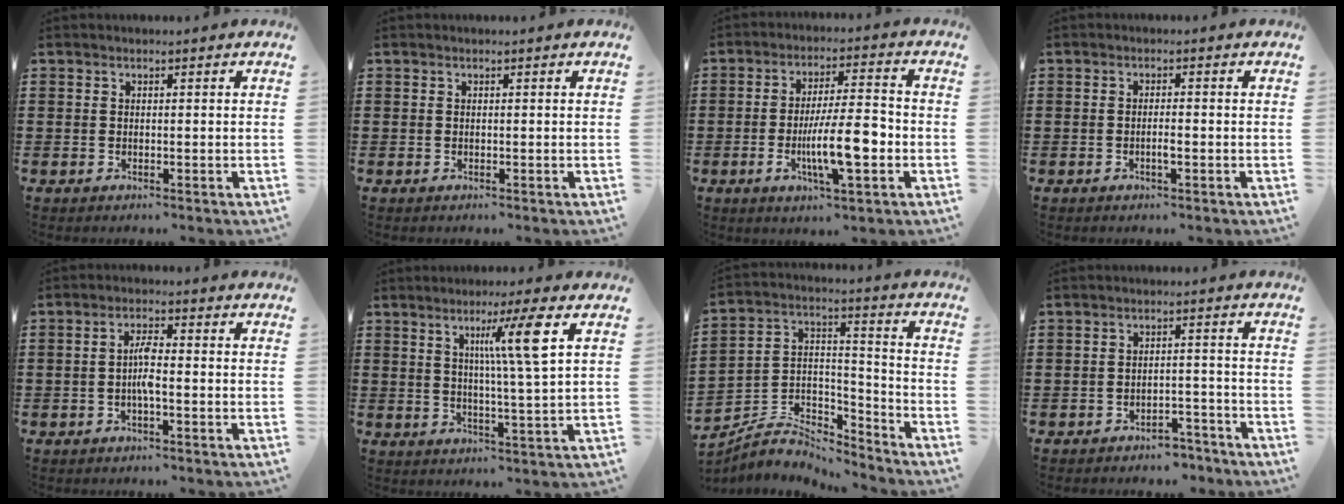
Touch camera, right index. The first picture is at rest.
{"total": 0.0}
{"total": 10.5, "force": [-2.6, 2.7, 9.9], "torque": [-0.173, -0.006, -0.047]}
{"total": 1.8, "force": [-0.7, 0.2, 1.7], "torque": [-0.032, 0.001, -0.013]}
{"total": 3.4, "force": [-0.8, 0.7, 3.3], "torque": [-0.076, -0.001, -0.020]}
{"total": 8.2, "force": [3.3, -0.6, 7.5], "torque": [-0.139, -0.006, 0.045]}
{"total": 6.0, "force": [-5.3, 2.4, 1.4], "torque": [-0.042, 0.002, -0.106]}
{"total": 3.5, "force": [-3.4, 0.5, 0.7], "torque": [-0.014, 0.006, -0.069]}